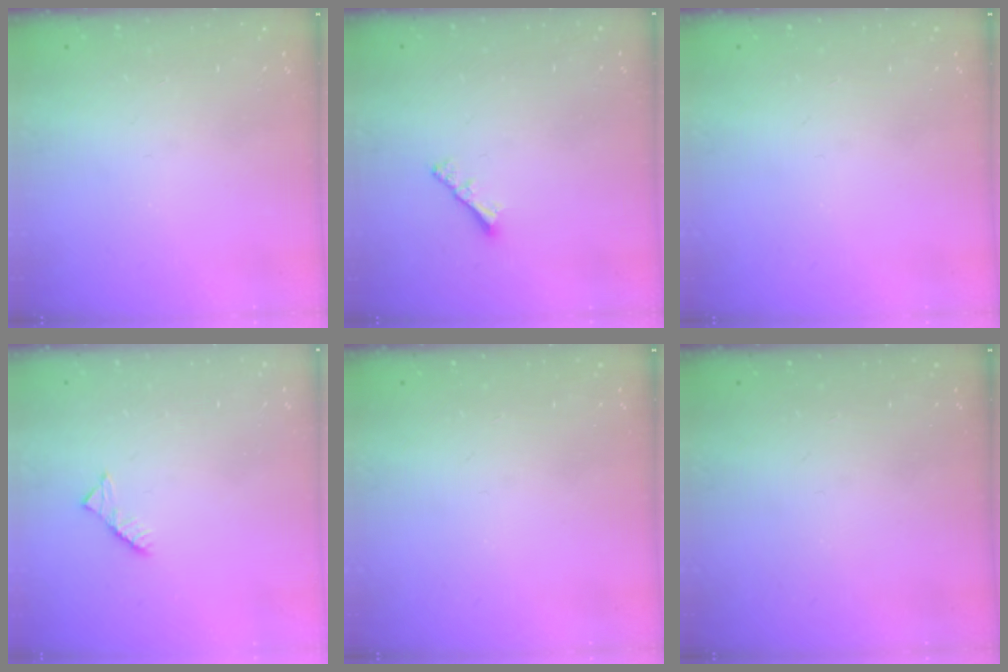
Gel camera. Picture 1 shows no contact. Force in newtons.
{"total": 2.2, "press": 2.1, "slide": 0.6}
{"total": 0.0}
{"total": 2.6, "press": 2.6, "slide": 0.4}
{"total": 0.0}
{"total": 0.0}